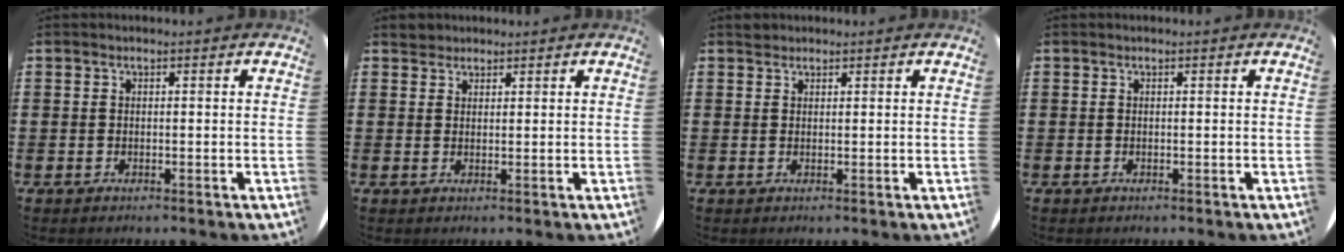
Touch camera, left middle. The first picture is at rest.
{"total": 1.6, "force": [1.5, 0.6, -0.2], "torque": [0.011, 0.001, 0.028]}
{"total": 0.8, "force": [0.7, 0.3, -0.1], "torque": [0.002, 0.003, 0.014]}
{"total": 0.0}